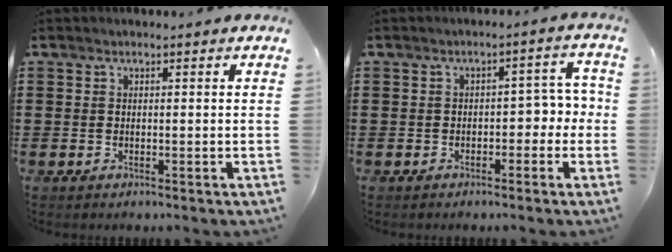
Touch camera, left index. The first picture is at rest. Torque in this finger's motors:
{"motor_torque": [0.14, 0.00, 0.08, 0.01]}